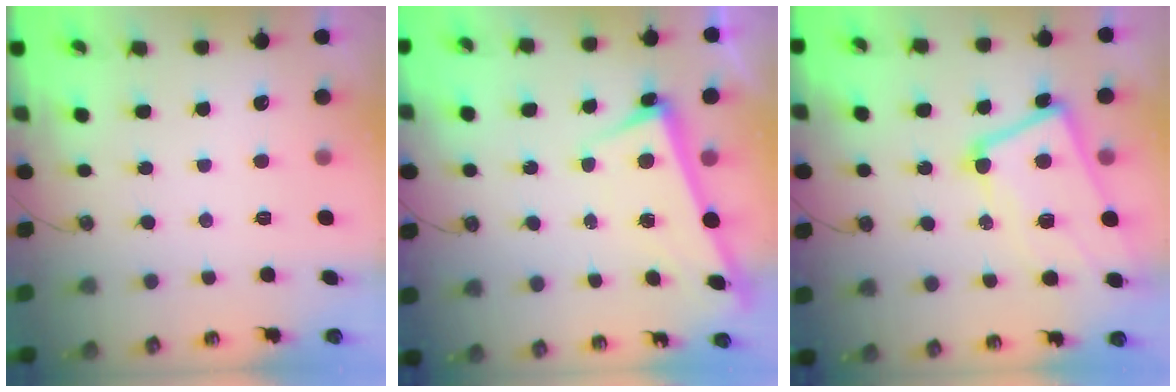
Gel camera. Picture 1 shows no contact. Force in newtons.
{"total": 2.5, "press": 2.4, "slide": 0.7}
{"total": 7.1, "press": 7.0, "slide": 1.3}